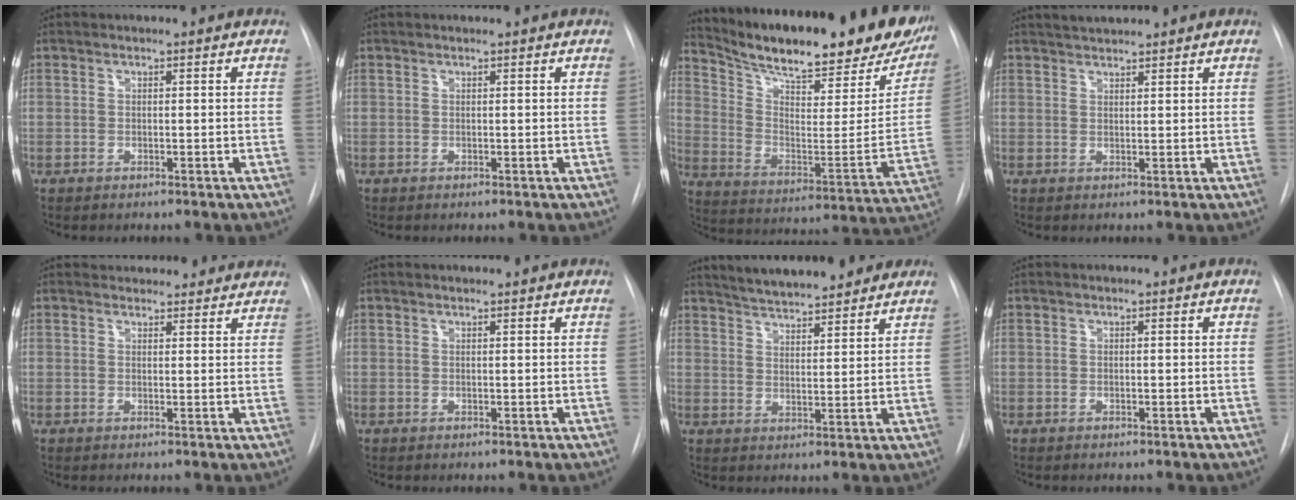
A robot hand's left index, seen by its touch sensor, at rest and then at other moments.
{"total": 0.8, "force": [0.8, 0.0, 0.2], "torque": [-0.008, 0.008, 0.009]}
{"total": 30.1, "force": [24.5, 6.2, 16.3], "torque": [-0.260, -0.054, 0.337]}
{"total": 3.2, "force": [3.1, 0.2, 0.9], "torque": [-0.016, 0.025, 0.054]}
{"total": 9.1, "force": [8.4, 3.2, 1.2], "torque": [0.010, 0.019, 0.085]}
{"total": 1.9, "force": [1.9, 0.1, 0.5], "torque": [-0.012, 0.014, 0.022]}
{"total": 12.4, "force": [11.1, 2.1, 5.0], "torque": [-0.076, 0.014, 0.161]}
{"total": 0.0}